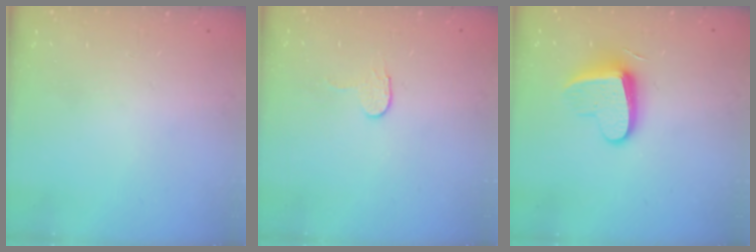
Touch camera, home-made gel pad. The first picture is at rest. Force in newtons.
{"total": 3.2, "press": 3.2, "slide": 0.3}
{"total": 11.6, "press": 11.6, "slide": 0.5}